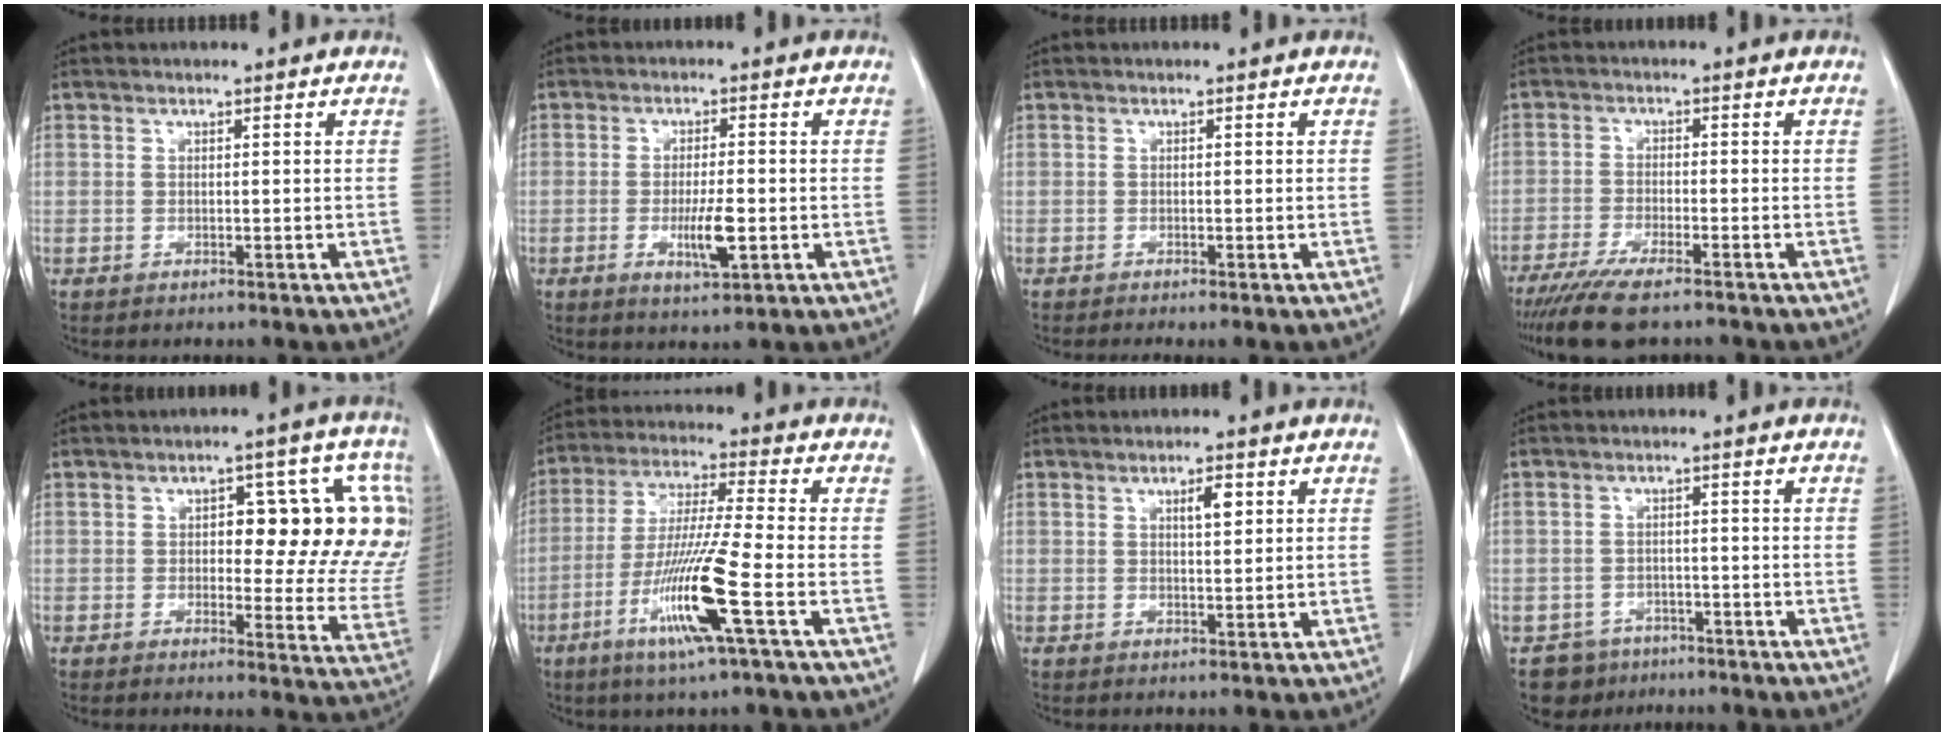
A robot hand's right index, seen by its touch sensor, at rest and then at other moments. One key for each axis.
{"total": 5.4, "fx": -1.4, "fy": 0.9, "fz": 5.1, "tx": -0.094, "ty": -0.006, "tz": -0.019}
{"total": 0.8, "fx": -0.5, "fy": 0.1, "fz": 0.7, "tx": -0.012, "ty": -0.002, "tz": -0.009}
{"total": 9.0, "fx": -7.1, "fy": 1.3, "fz": 5.3, "tx": -0.091, "ty": -0.021, "tz": -0.118}
{"total": 16.4, "fx": 3.4, "fy": 6.5, "fz": 14.7, "tx": -0.154, "ty": 0.021, "tz": 0.038}
{"total": 13.3, "fx": -5.1, "fy": -0.8, "fz": 12.3, "tx": -0.246, "ty": -0.021, "tz": -0.100}
{"total": 2.6, "fx": 1.1, "fy": 0.7, "fz": 2.3, "tx": -0.037, "ty": -0.001, "tz": 0.018}
{"total": 4.3, "fx": -3.0, "fy": 3.1, "fz": -0.3, "tx": 0.008, "ty": 0.008, "tz": -0.046}